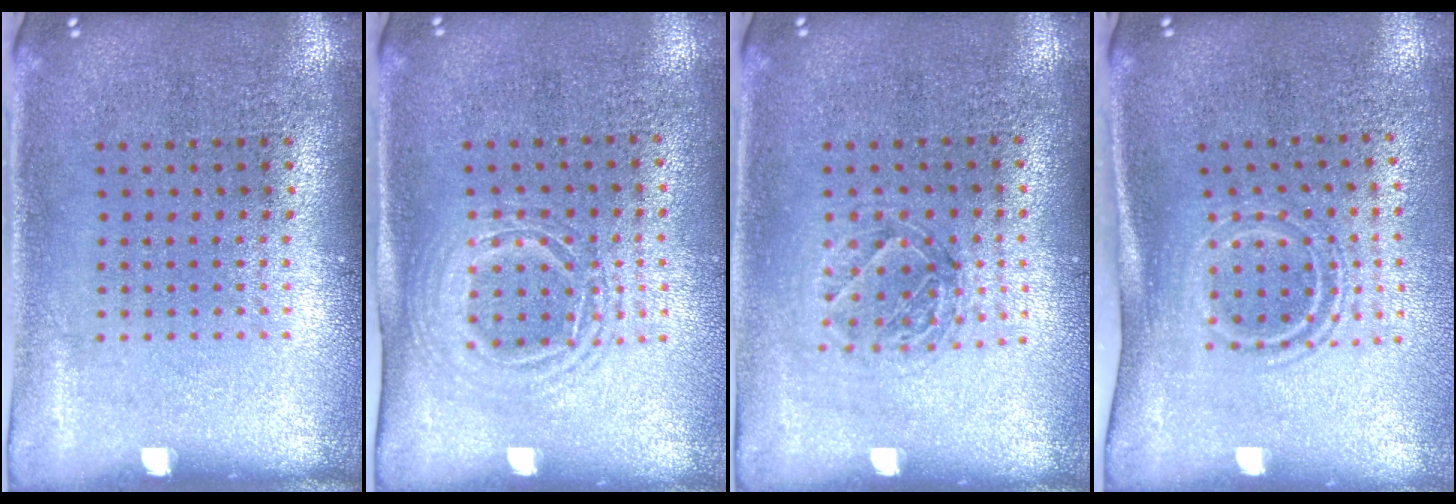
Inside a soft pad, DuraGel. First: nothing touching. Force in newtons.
{"total": 1.5, "press": 1.3, "slide": 0.8}
{"total": 1.2, "press": 1.1, "slide": 0.5}
{"total": 1.7, "press": 1.1, "slide": 1.4}